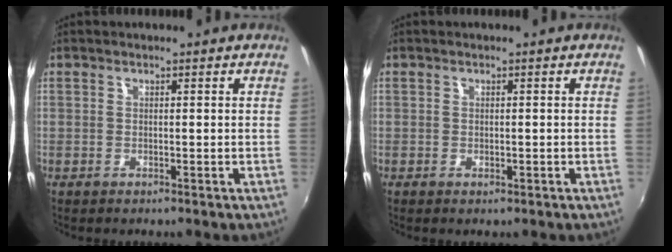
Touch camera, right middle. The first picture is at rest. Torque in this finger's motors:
{"motor_torque": [-0.70, -0.74, -0.15, -0.05]}